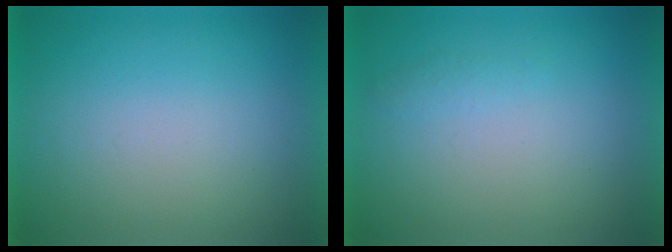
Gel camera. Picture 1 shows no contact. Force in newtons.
{"total": 1.2}